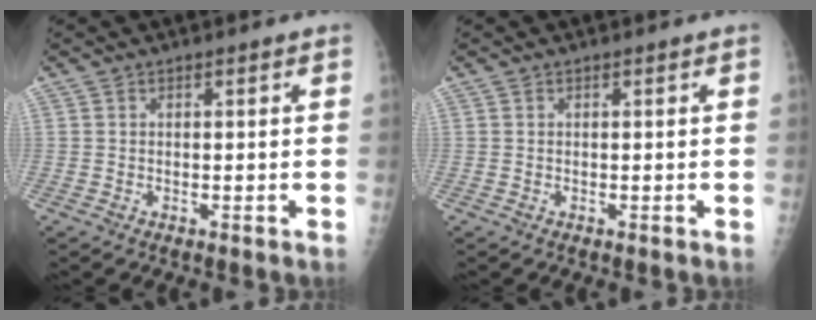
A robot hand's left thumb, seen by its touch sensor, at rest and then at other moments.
{"total": 0.0}